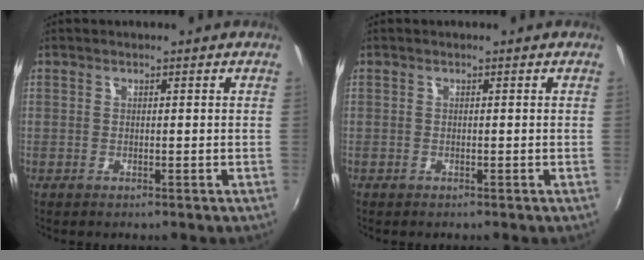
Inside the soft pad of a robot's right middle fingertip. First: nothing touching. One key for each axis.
{"total": 0.0}